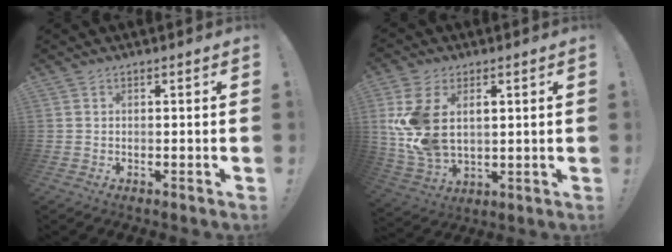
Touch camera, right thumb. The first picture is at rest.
{"total": 13.2, "force": [3.5, 8.3, 9.6], "torque": [-0.193, -0.021, 0.067]}